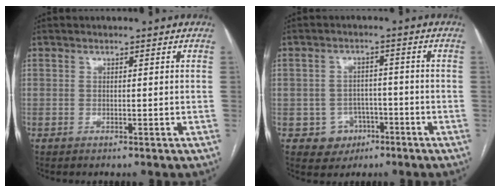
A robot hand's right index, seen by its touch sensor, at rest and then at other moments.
{"total": 3.8, "force": [-1.6, 3.4, 0.6], "torque": [0.001, 0.011, -0.018]}